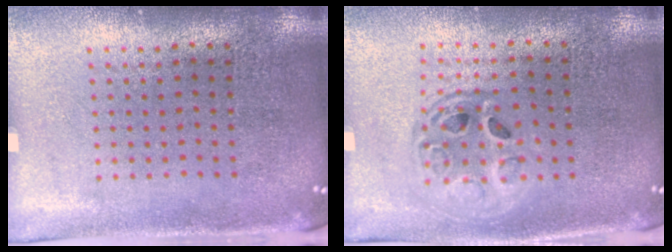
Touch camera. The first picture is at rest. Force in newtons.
{"total": 1.6, "press": 1.4, "slide": 0.7}